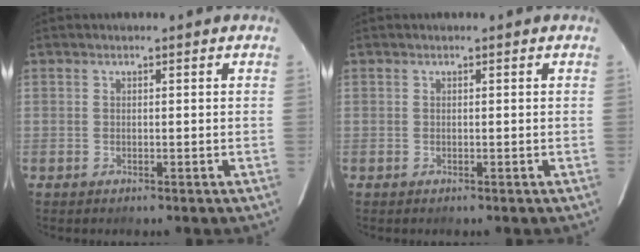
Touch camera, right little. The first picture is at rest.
{"total": 0.0}